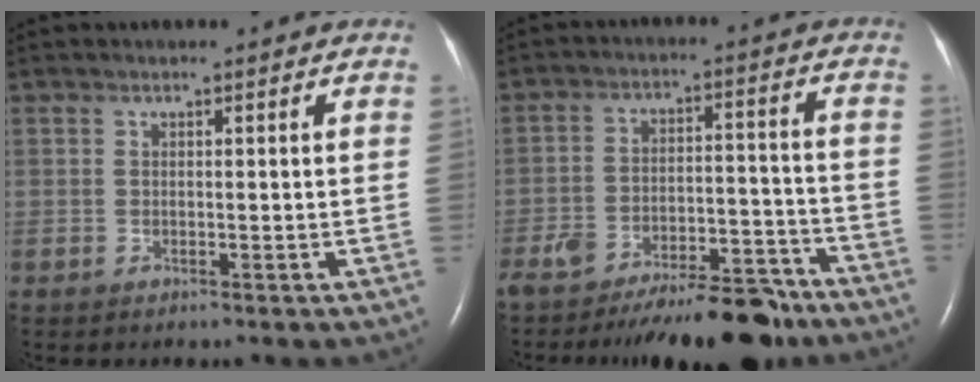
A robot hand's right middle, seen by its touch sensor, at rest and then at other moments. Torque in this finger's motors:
{"motor_torque": [0.19, -0.53, 0.27, 0.15]}